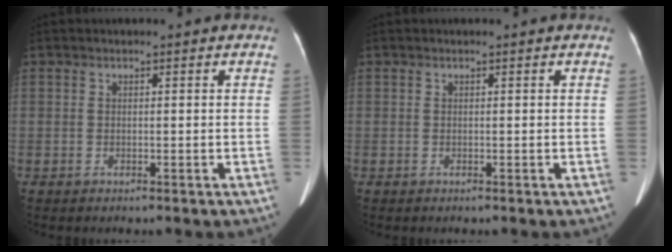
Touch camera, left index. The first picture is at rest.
{"total": 0.0}